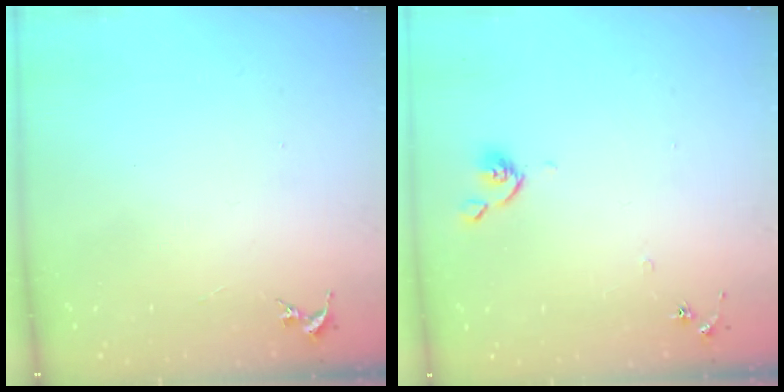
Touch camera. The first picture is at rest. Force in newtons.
{"total": 5.9, "press": 5.9, "slide": 0.7}